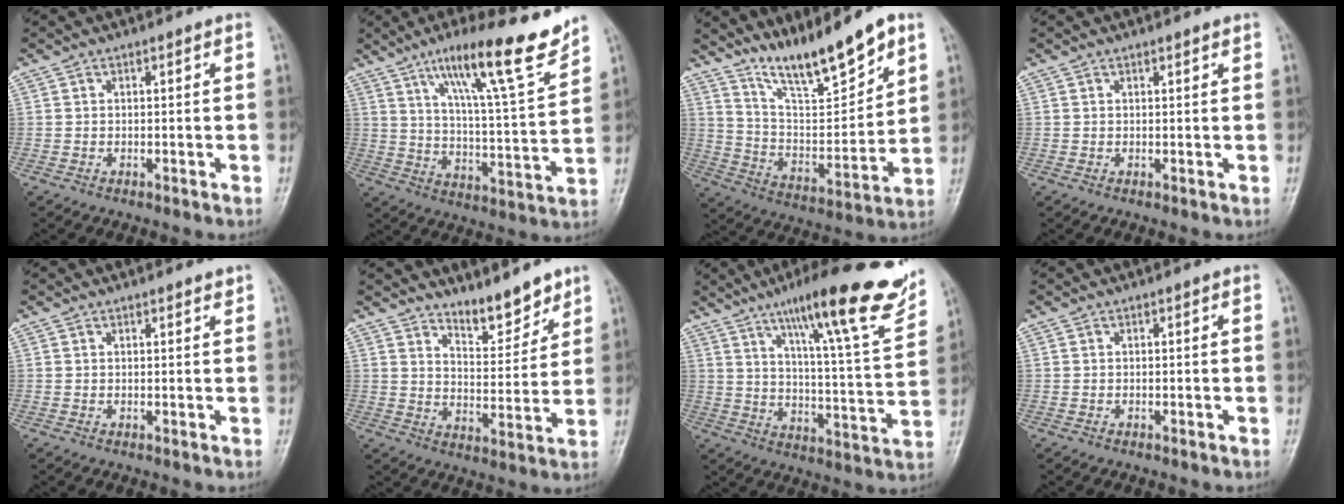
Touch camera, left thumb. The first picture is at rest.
{"total": 18.2, "force": [12.6, 2.0, 12.9], "torque": [-0.182, -0.069, 0.203]}
{"total": 15.2, "force": [11.7, 3.1, 9.1], "torque": [-0.123, -0.070, 0.210]}
{"total": 0.7, "force": [0.6, 0.0, 0.3], "torque": [-0.005, -0.003, 0.010]}
{"total": 1.1, "force": [1.0, 0.2, 0.4], "torque": [-0.001, -0.005, 0.014]}
{"total": 8.1, "force": [7.0, 2.4, 3.4], "torque": [-0.032, -0.064, 0.120]}
{"total": 22.9, "force": [15.1, 3.2, 16.9], "torque": [-0.222, -0.059, 0.224]}
{"total": 0.0}